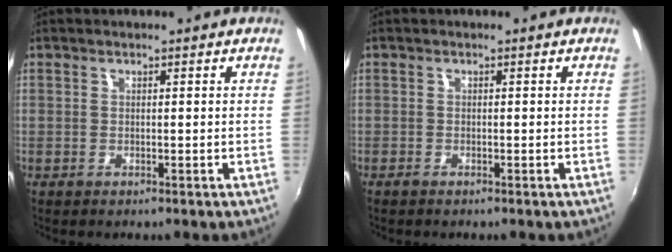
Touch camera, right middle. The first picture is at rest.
{"total": 0.9, "force": [-0.8, 0.2, 0.3], "torque": [-0.007, -0.005, -0.018]}